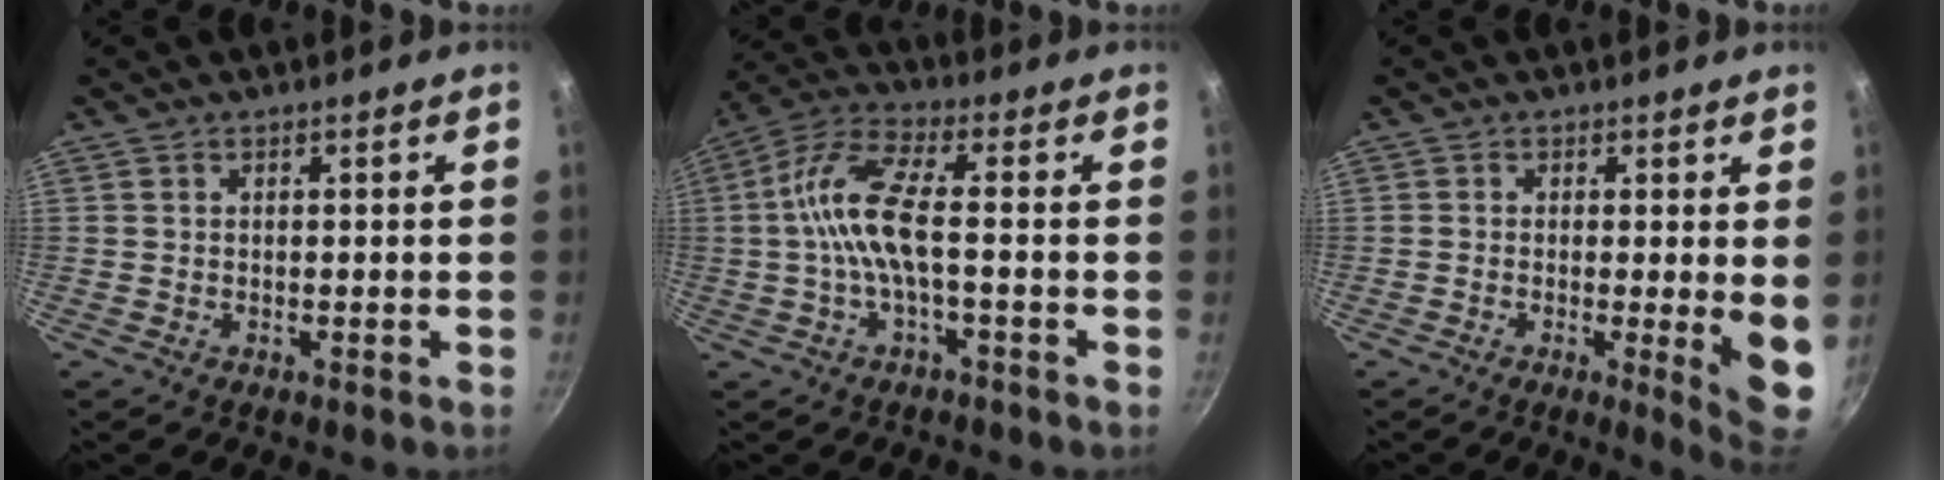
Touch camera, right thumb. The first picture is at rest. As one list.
[{"total": 10.3, "force": [-1.0, 3.1, 9.8], "torque": [-0.214, 0.028, -0.033]}, {"total": 6.6, "force": [-0.3, 1.0, 6.6], "torque": [-0.089, -0.019, -0.006]}]